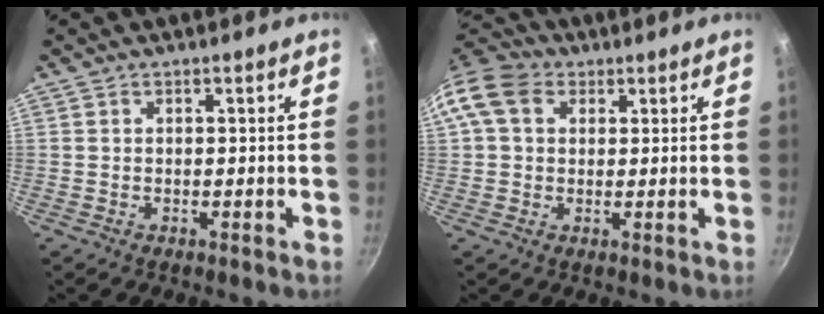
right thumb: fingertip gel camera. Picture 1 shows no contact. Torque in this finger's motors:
{"motor_torque": [-0.37, 1.84, 0.41, -0.34, 0.10]}